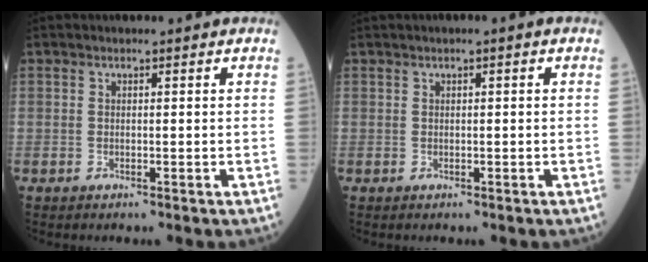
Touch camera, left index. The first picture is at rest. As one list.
[{"total": 0.9, "force": [0.2, 0.0, 0.8], "torque": [-0.011, 0.002, 0.002]}]